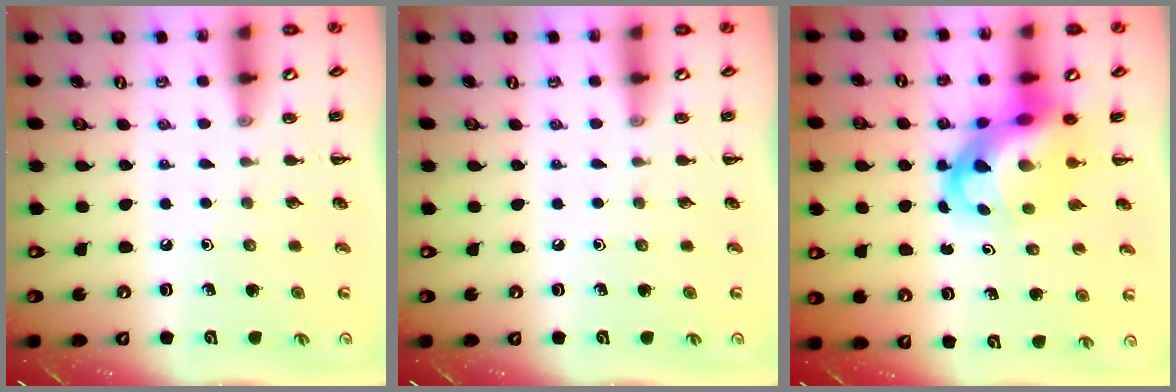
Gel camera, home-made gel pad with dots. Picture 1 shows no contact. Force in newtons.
{"total": 0.0}
{"total": 10.7, "press": 10.2, "slide": 3.0}